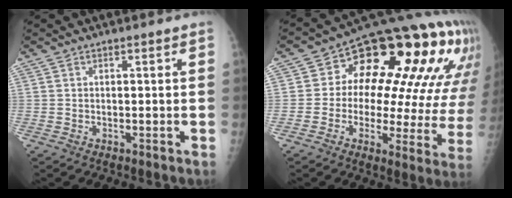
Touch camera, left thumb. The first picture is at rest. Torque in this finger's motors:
{"motor_torque": [1.14, 1.33, 0.34, 0.01, 0.07]}